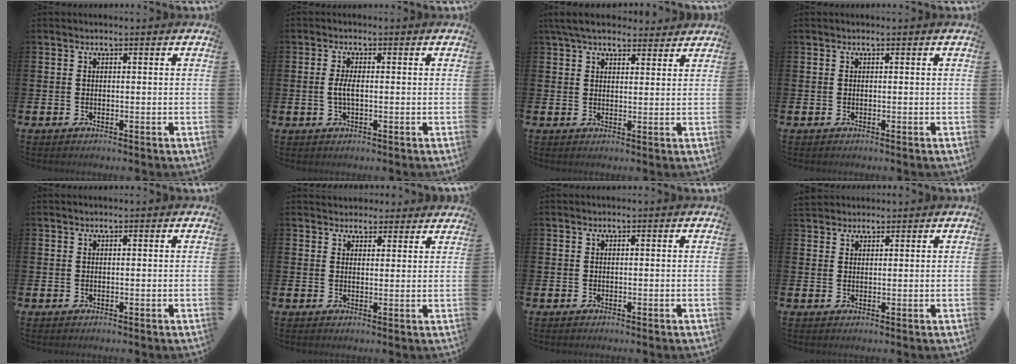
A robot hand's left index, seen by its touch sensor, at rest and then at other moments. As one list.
[{"total": 2.3, "force": [-0.2, 0.9, 2.2], "torque": [-0.040, -0.004, -0.009]}, {"total": 5.7, "force": [5.0, 1.8, 1.8], "torque": [-0.043, -0.013, 0.094]}, {"total": 0.0}, {"total": 0.0}, {"total": 3.3, "force": [3.1, 1.1, -0.4], "torque": [0.012, -0.016, 0.055]}, {"total": 0.0}, {"total": 2.2, "force": [2.1, 0.8, -0.1], "torque": [0.010, -0.005, 0.037]}]